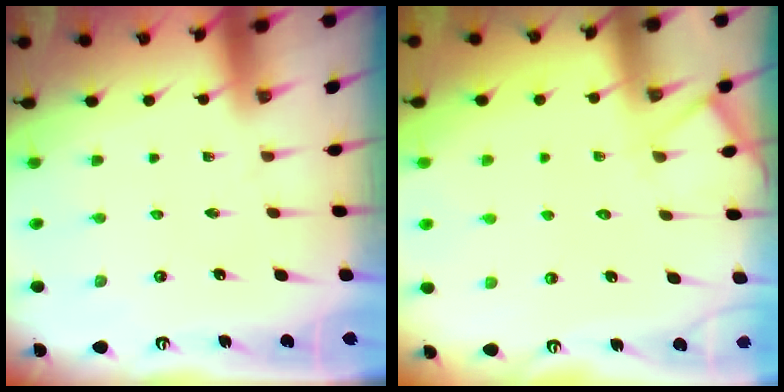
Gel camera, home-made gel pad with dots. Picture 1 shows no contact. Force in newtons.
{"total": 7.2, "press": 7.1, "slide": 0.8}